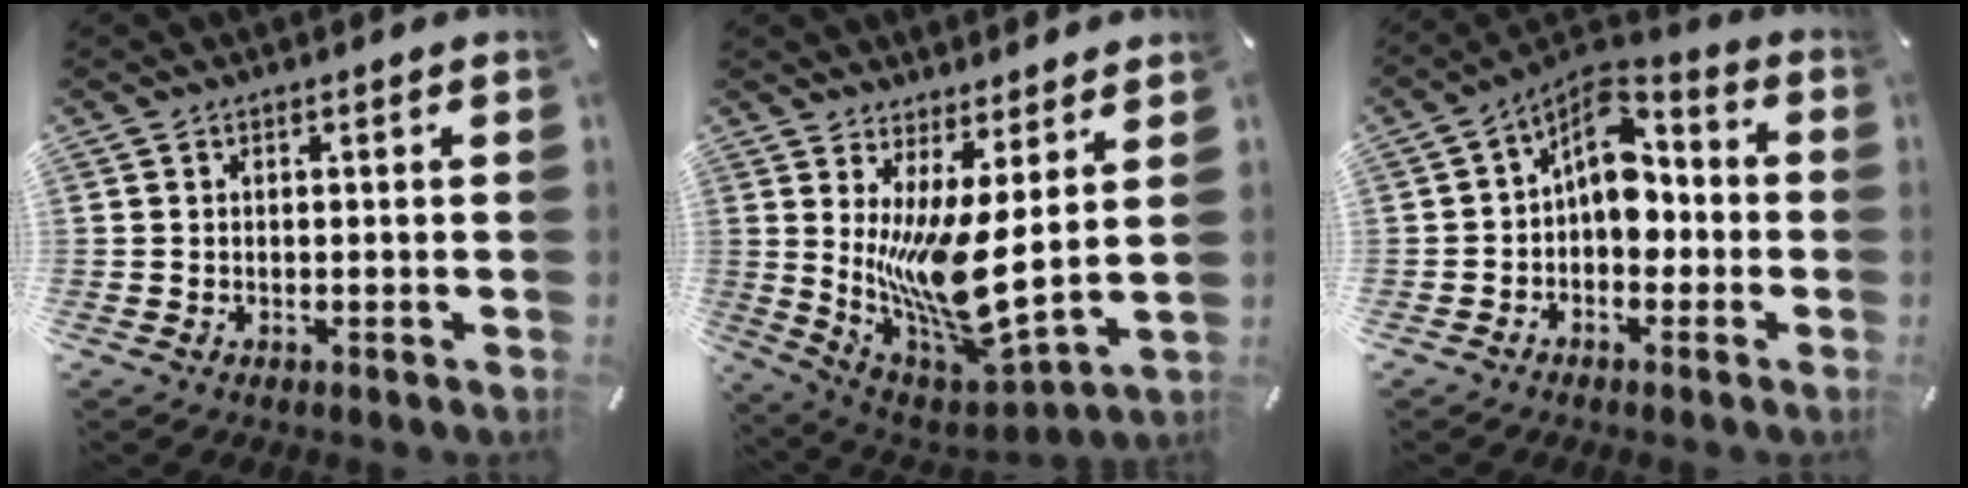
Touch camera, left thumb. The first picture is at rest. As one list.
[{"total": 13.6, "force": [2.7, 3.6, 12.8], "torque": [-0.266, -0.071, 0.051]}, {"total": 9.8, "force": [0.4, 7.2, 6.7], "torque": [-0.098, -0.007, 0.005]}]